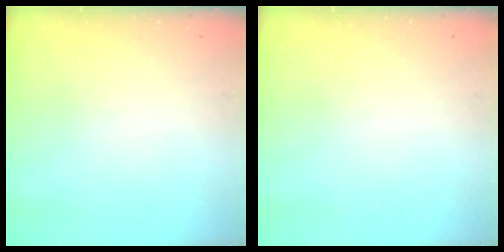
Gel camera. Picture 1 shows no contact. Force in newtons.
{"total": 0.0}